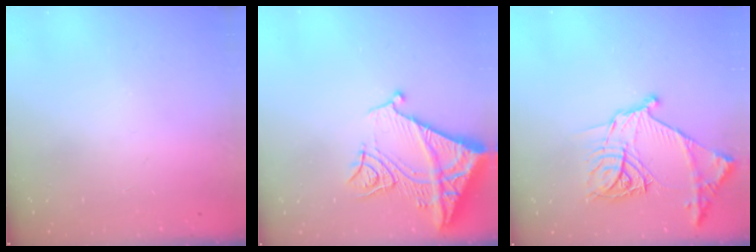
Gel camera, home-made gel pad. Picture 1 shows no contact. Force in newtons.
{"total": 15.1, "press": 15.1, "slide": 1.5}
{"total": 18.4, "press": 18.3, "slide": 1.9}